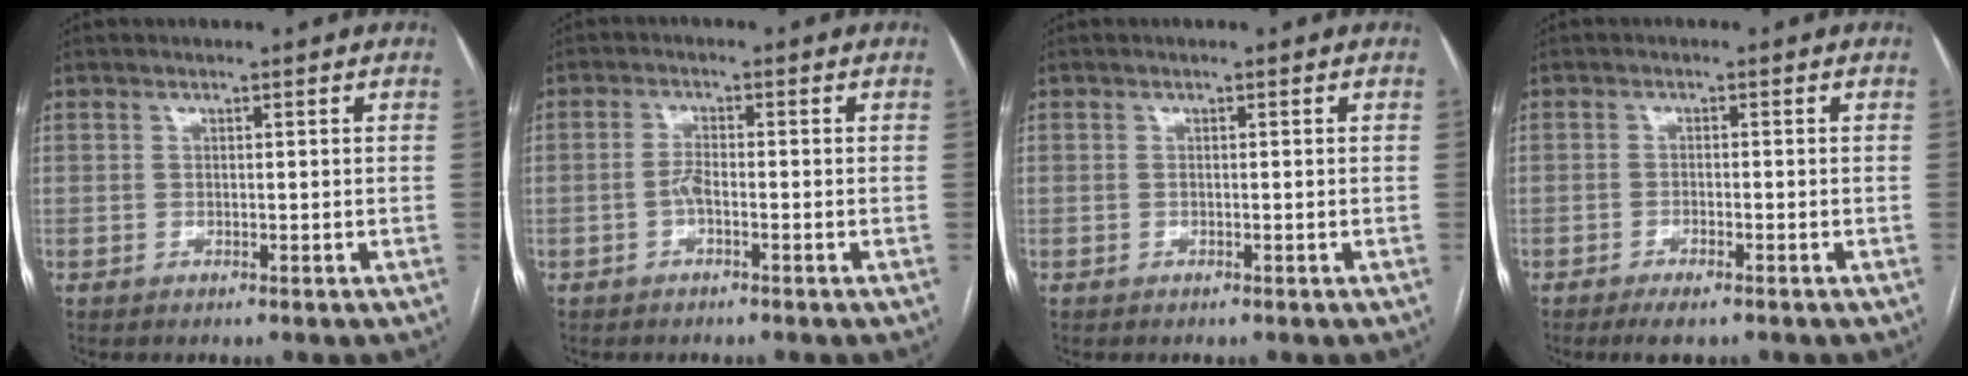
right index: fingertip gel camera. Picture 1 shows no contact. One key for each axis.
{"total": 2.0, "fx": -0.8, "fy": 0.5, "fz": 1.8, "tx": -0.036, "ty": 0.002, "tz": -0.017}
{"total": 0.0}
{"total": 3.2, "fx": -2.3, "fy": 0.7, "fz": 2.1, "tx": -0.039, "ty": -0.003, "tz": -0.036}